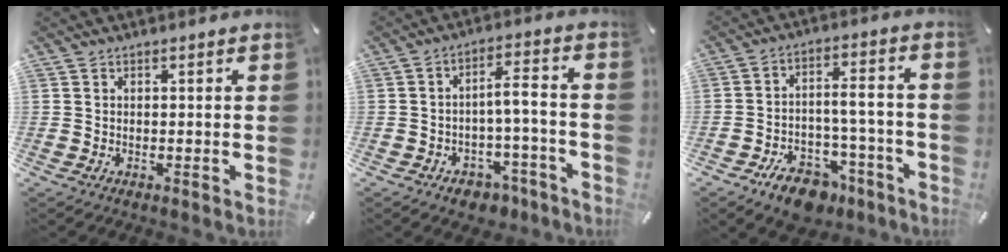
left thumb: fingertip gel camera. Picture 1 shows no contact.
{"total": 7.0, "force": [-3.0, 4.2, 4.8], "torque": [-0.081, 0.021, -0.051]}
{"total": 11.0, "force": [-6.6, 6.4, 5.9], "torque": [-0.090, 0.059, -0.111]}